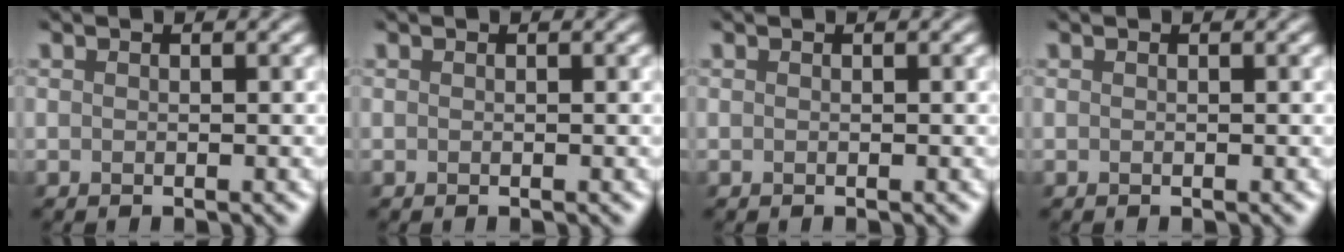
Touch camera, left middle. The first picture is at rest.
{"total": 0.0}
{"total": 0.0}
{"total": 0.0}